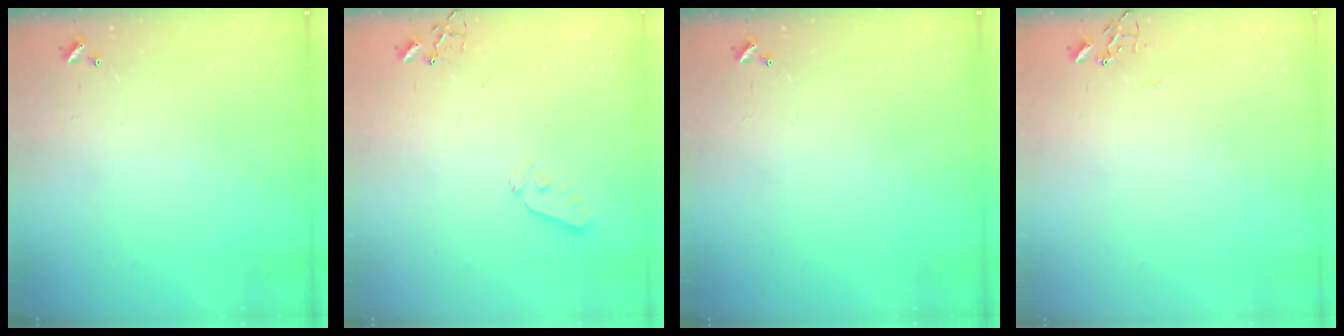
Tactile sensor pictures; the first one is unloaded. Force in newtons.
{"total": 5.8, "press": 5.8, "slide": 0.8}
{"total": 0.0}
{"total": 0.0}